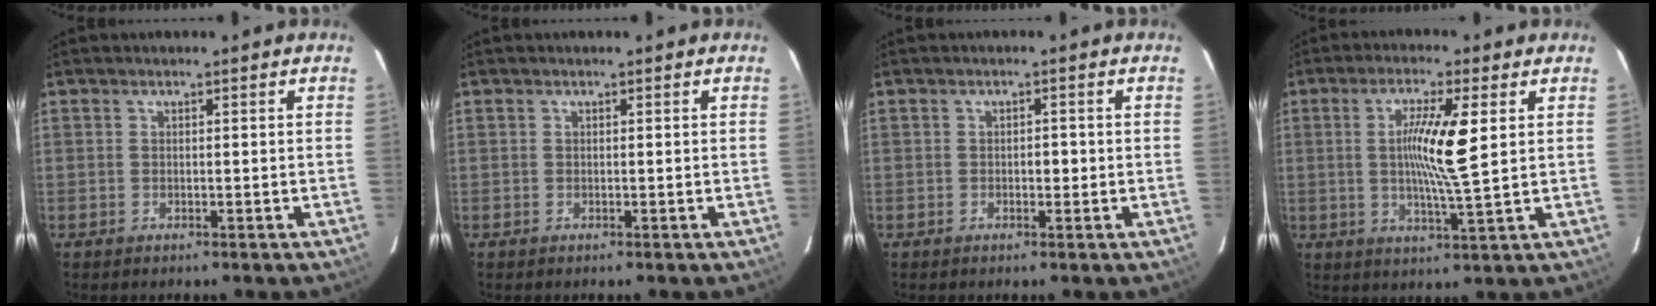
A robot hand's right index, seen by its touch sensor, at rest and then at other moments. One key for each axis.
{"total": 0.0}
{"total": 1.4, "fx": -0.2, "fy": 0.8, "fz": 1.2, "tx": -0.015, "ty": 0.003, "tz": -0.004}
{"total": 9.0, "fx": 1.5, "fy": -0.3, "fz": 8.9, "tx": -0.167, "ty": -0.008, "tz": 0.026}